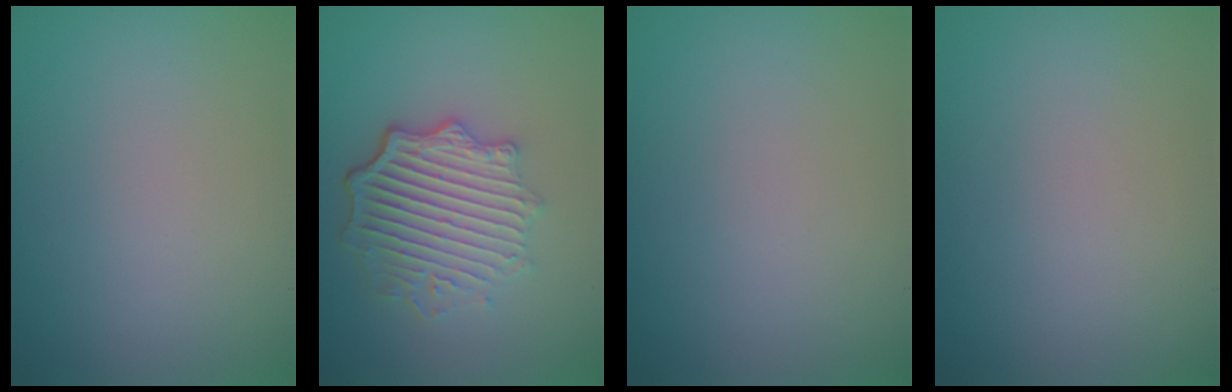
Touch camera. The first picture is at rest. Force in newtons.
{"total": 5.9, "press": 4.4, "slide": 3.9}
{"total": 0.0}
{"total": 0.0}